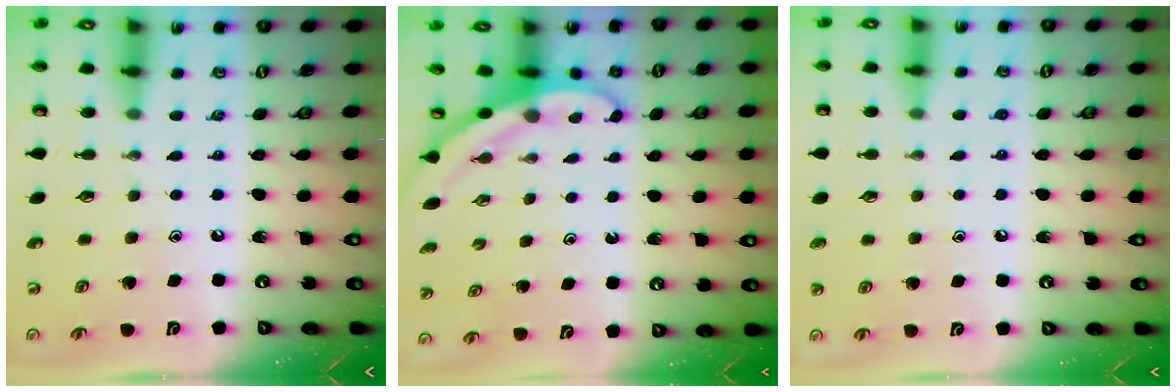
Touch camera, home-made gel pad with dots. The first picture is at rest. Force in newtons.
{"total": 3.3, "press": 3.3, "slide": 0.2}
{"total": 3.8, "press": 3.8, "slide": 0.4}